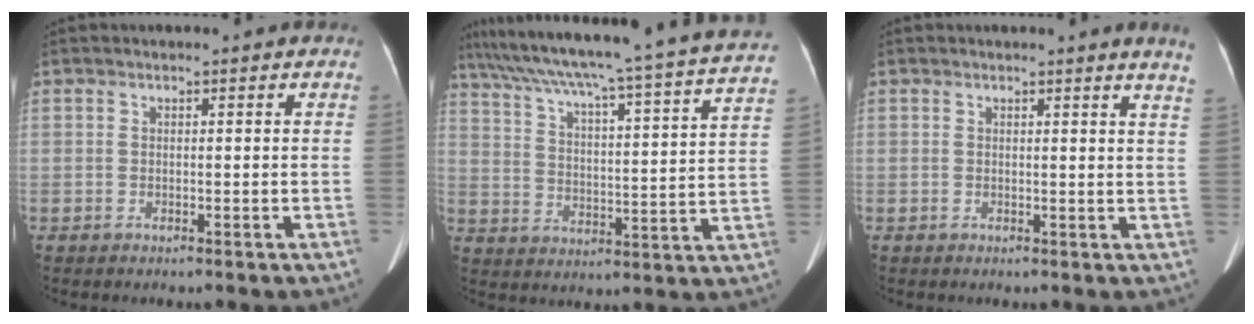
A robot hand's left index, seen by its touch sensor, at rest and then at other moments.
{"total": 29.3, "force": [25.4, 0.4, 14.6], "torque": [-0.238, -0.040, 0.333]}
{"total": 4.0, "force": [3.4, -0.8, 1.8], "torque": [-0.022, -0.018, 0.018]}